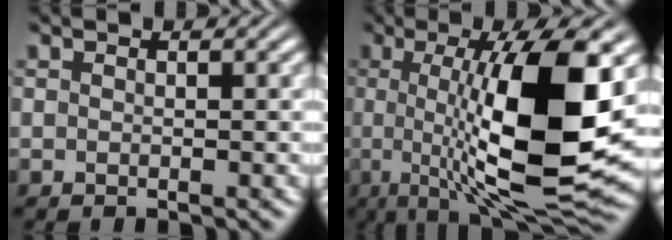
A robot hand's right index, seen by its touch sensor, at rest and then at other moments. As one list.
[{"total": 13.7, "force": [0.4, 3.3, 13.3], "torque": [-0.226, -0.017, 0.018]}]